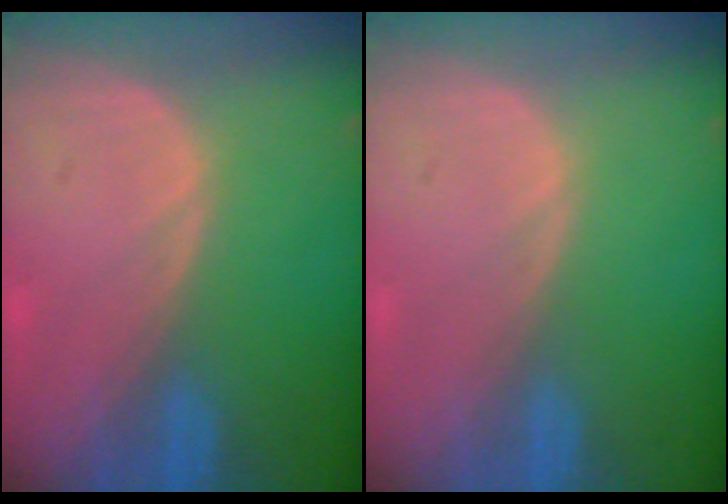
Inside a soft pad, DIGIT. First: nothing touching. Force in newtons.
{"total": 0.0}